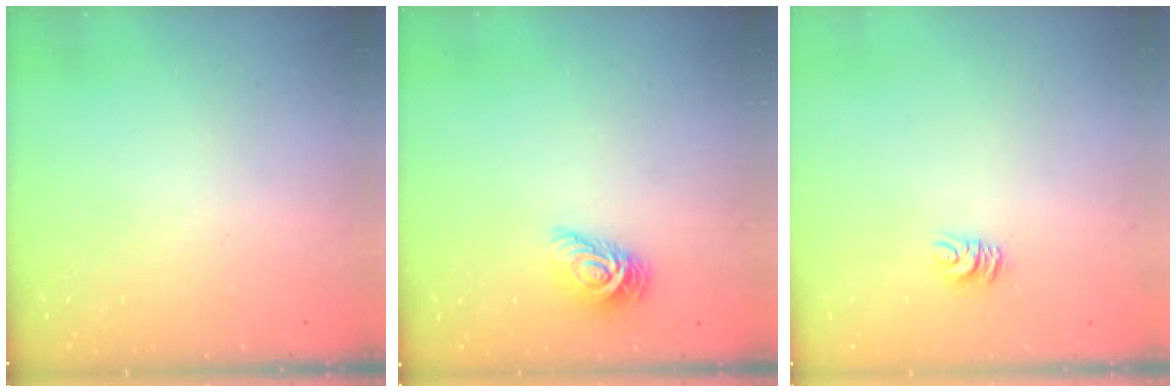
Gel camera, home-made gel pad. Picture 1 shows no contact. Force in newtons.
{"total": 7.7, "press": 7.6, "slide": 0.7}
{"total": 5.3, "press": 5.3, "slide": 0.3}